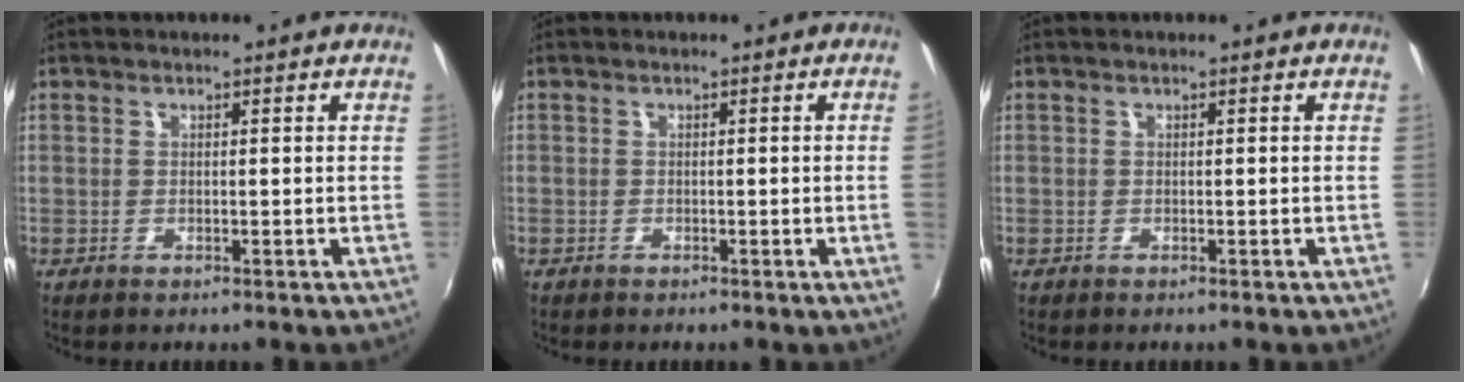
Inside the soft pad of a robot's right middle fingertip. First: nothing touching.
{"total": 1.3, "force": [-0.1, -0.8, 1.0], "torque": [-0.008, -0.011, -0.001]}
{"total": 0.0}